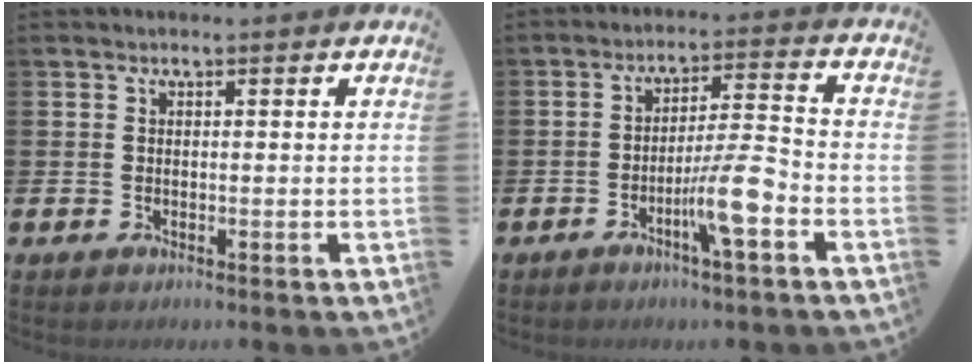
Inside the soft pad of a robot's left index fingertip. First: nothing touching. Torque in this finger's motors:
{"motor_torque": [0.24, 0.37, 0.68, 0.21]}